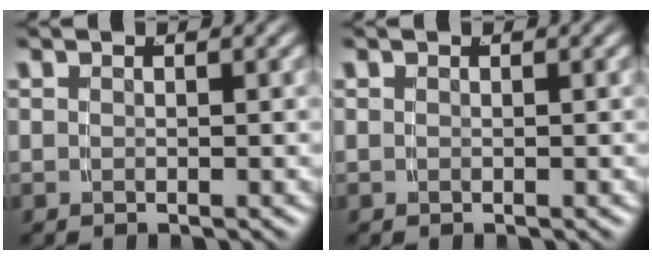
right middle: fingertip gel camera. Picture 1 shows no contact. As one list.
[{"total": 0.0}]